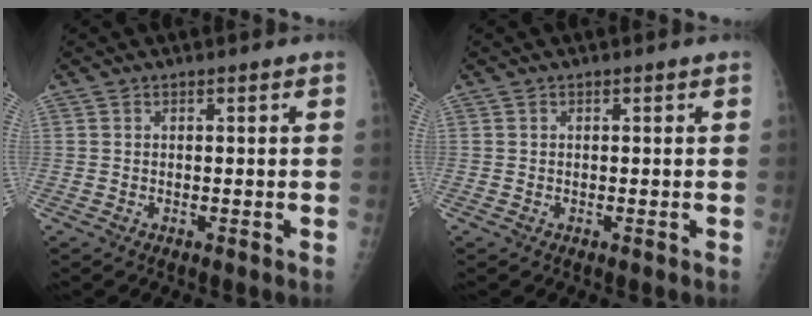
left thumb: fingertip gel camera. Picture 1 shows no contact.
{"total": 0.0}